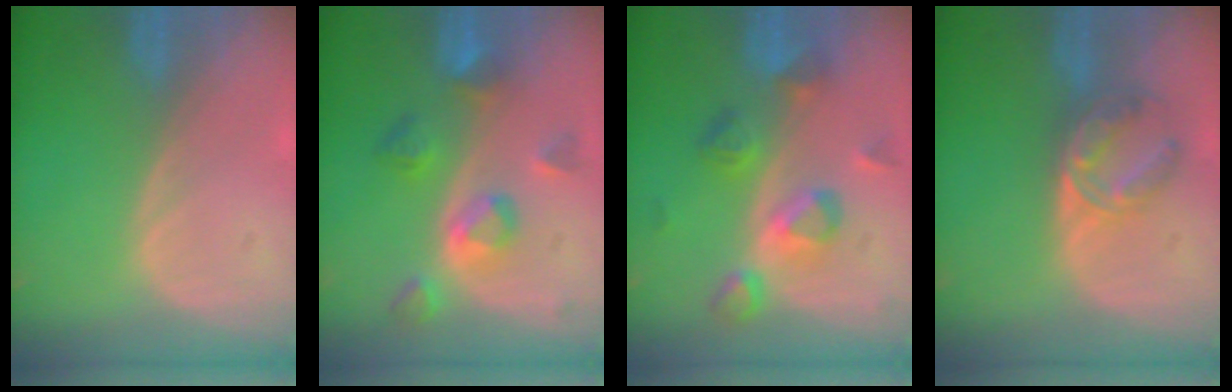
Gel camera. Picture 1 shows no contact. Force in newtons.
{"total": 7.4, "press": 6.9, "slide": 2.8}
{"total": 7.4, "press": 7.3, "slide": 0.8}
{"total": 6.3, "press": 5.7, "slide": 2.7}